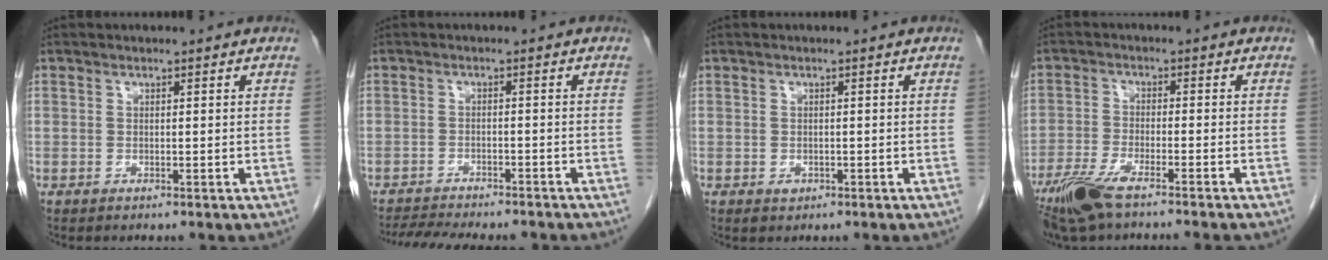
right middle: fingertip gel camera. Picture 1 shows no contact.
{"total": 11.3, "force": [-10.3, 2.0, 4.3], "torque": [-0.067, -0.004, -0.139]}
{"total": 1.1, "force": [-0.5, 0.8, 0.5], "torque": [-0.009, 0.001, -0.001]}
{"total": 8.5, "force": [-6.6, 0.7, 5.4], "torque": [-0.102, -0.019, -0.118]}